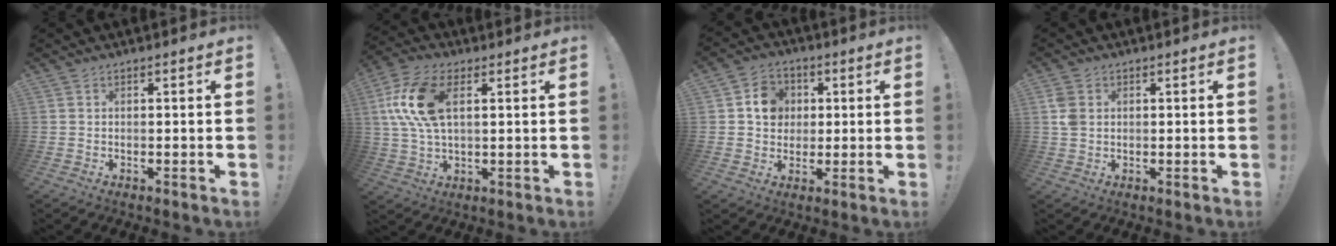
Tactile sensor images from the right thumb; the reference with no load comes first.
{"total": 14.6, "force": [3.8, 8.0, 11.6], "torque": [-0.229, -0.001, 0.070]}
{"total": 9.3, "force": [2.0, 8.3, 3.6], "torque": [-0.039, -0.001, 0.042]}
{"total": 4.6, "force": [1.3, 3.6, 2.6], "torque": [-0.043, 0.001, 0.024]}